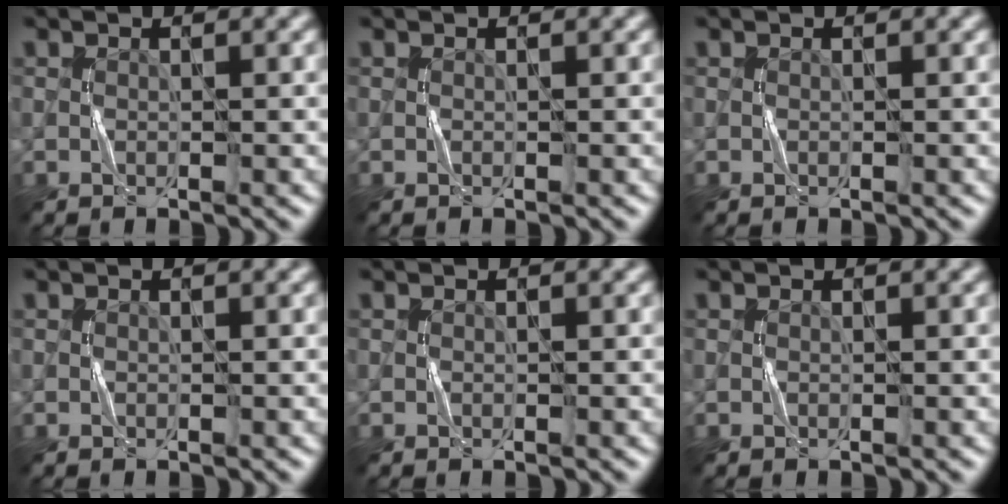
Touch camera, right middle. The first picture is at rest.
{"total": 0.0}
{"total": 0.0}
{"total": 0.0}
{"total": 0.0}
{"total": 0.0}